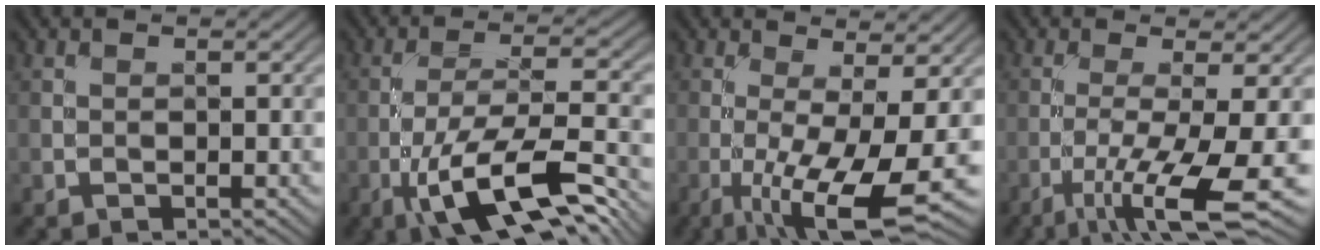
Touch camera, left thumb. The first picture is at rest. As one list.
[{"total": 13.3, "force": [-6.7, 3.9, 10.8], "torque": [-0.204, -0.008, -0.120]}, {"total": 9.3, "force": [-2.7, 1.8, 8.7], "torque": [-0.155, -0.010, -0.036]}, {"total": 9.0, "force": [-3.6, 1.4, 8.2], "torque": [-0.134, -0.003, -0.060]}]